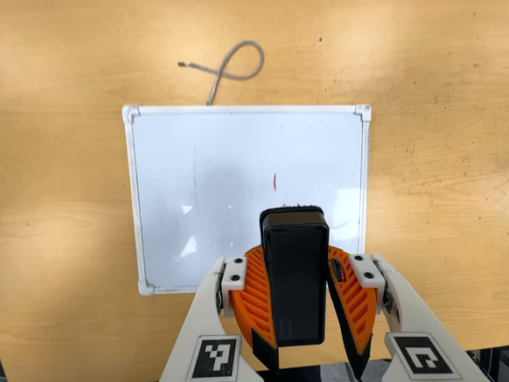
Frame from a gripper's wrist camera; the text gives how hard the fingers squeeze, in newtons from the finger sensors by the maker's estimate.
{"total": 10.8, "left": 10.6, "right": 10.9}